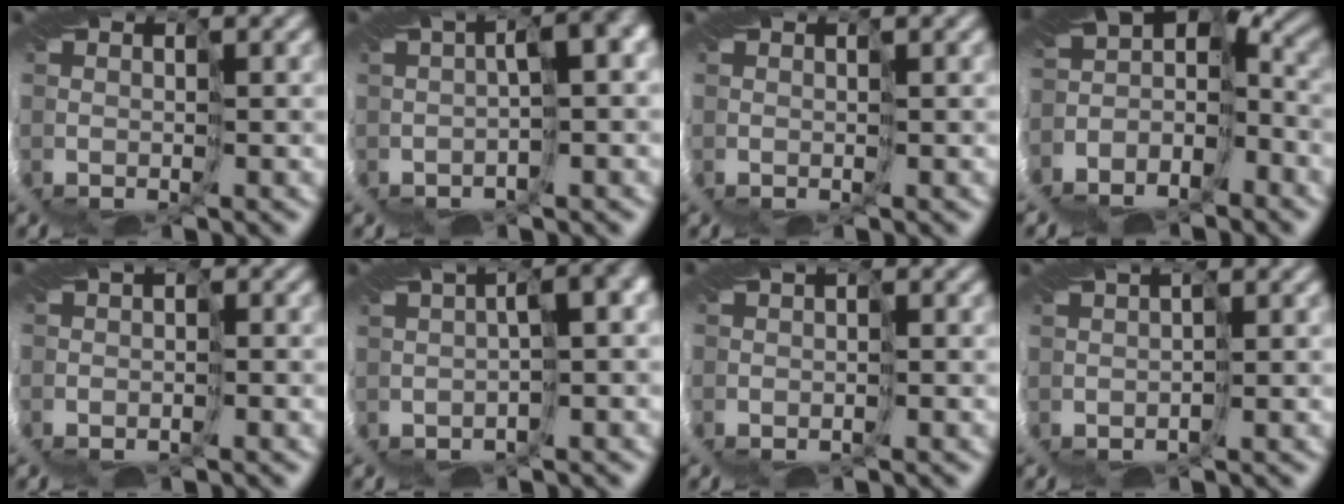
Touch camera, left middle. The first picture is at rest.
{"total": 3.9, "force": [-0.9, 1.0, 3.7], "torque": [-0.039, 0.013, -0.010]}
{"total": 0.0}
{"total": 8.7, "force": [-6.3, 4.2, 4.2], "torque": [-0.080, -0.001, -0.069]}
{"total": 2.8, "force": [-1.3, 2.0, 1.5], "torque": [-0.018, 0.005, -0.021]}
{"total": 4.0, "force": [-0.8, 1.2, 3.7], "torque": [-0.044, 0.013, -0.007]}
{"total": 1.8, "force": [-0.9, 1.2, 1.0], "torque": [-0.013, 0.003, -0.009]}
{"total": 0.9, "force": [0.1, 0.8, 0.5], "torque": [-0.010, 0.010, 0.005]}